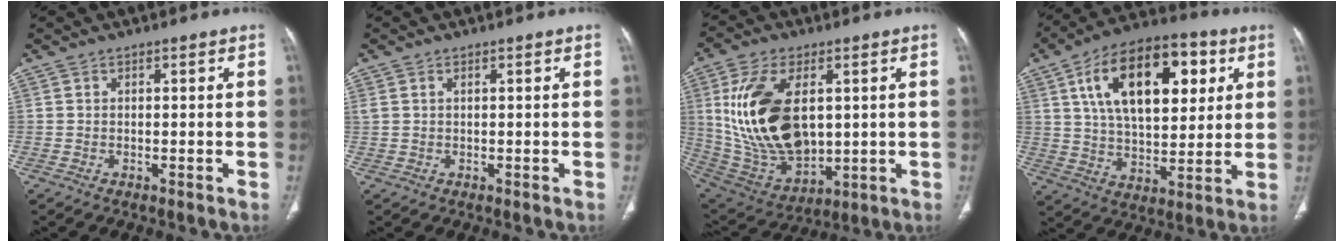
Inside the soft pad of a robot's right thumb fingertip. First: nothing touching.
{"total": 1.4, "force": [0.6, 0.8, 1.0], "torque": [-0.030, 0.012, 0.020]}
{"total": 22.0, "force": [3.3, 12.6, 17.6], "torque": [-0.333, -0.019, 0.083]}
{"total": 22.7, "force": [7.7, 12.0, 17.8], "torque": [-0.257, -0.006, 0.123]}